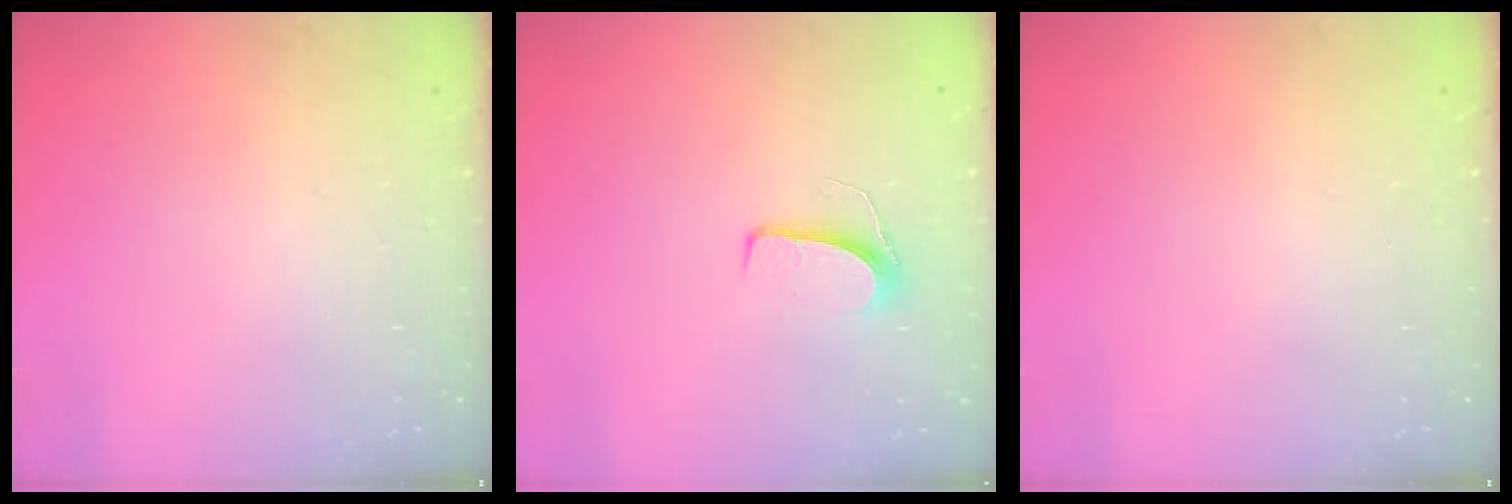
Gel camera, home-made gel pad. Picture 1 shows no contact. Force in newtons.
{"total": 6.6, "press": 6.6, "slide": 0.5}
{"total": 0.0}